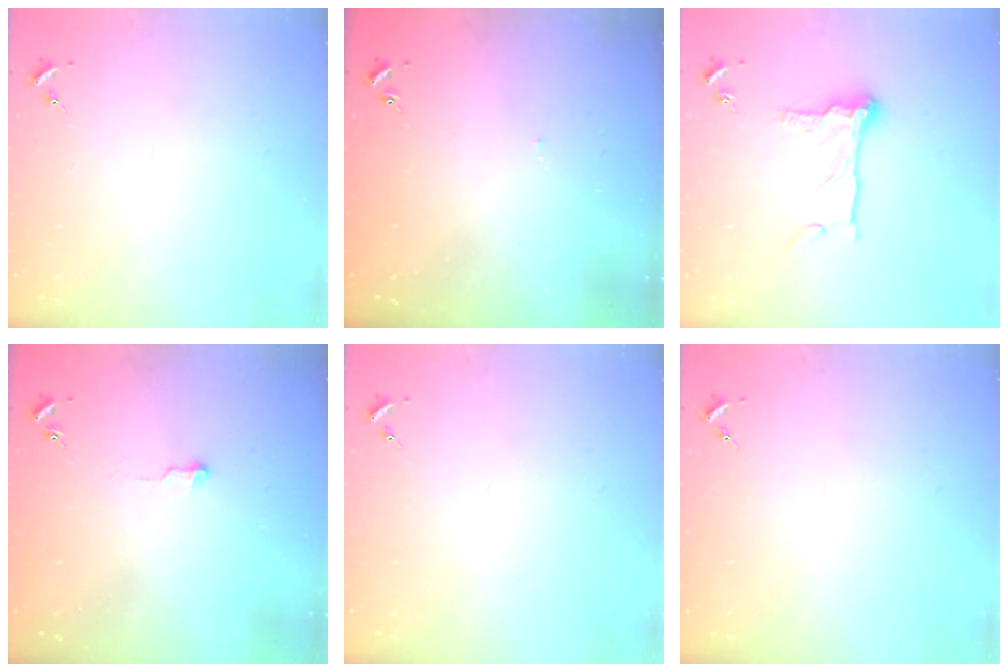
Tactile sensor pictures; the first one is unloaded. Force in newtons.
{"total": 2.7, "press": 2.7, "slide": 0.1}
{"total": 11.4, "press": 11.4, "slide": 0.9}
{"total": 3.6, "press": 3.6, "slide": 0.3}
{"total": 0.0}
{"total": 0.0}